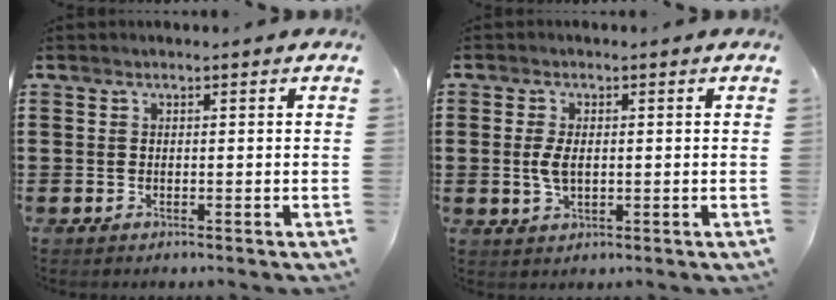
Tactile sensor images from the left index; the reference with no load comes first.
{"total": 3.5, "force": [0.1, 1.8, 3.0], "torque": [-0.075, -0.001, -0.003]}